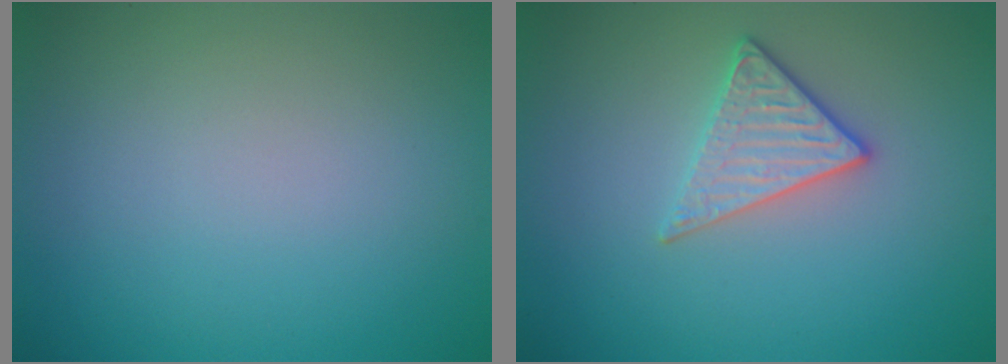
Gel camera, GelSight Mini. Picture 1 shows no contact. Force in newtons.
{"total": 2.8, "press": 2.5, "slide": 1.3}